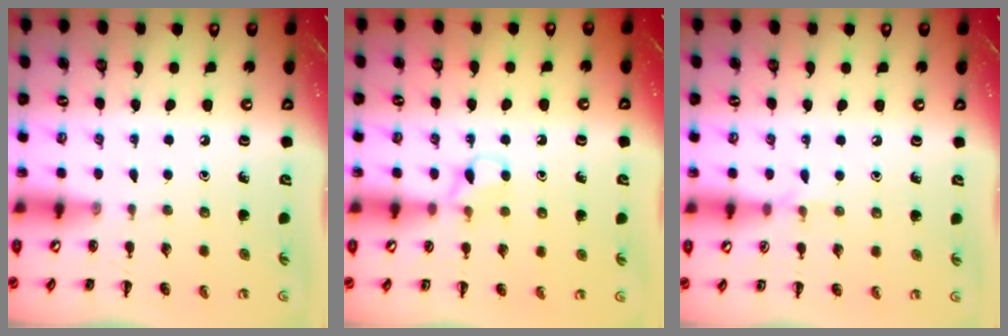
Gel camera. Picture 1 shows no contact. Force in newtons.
{"total": 4.8, "press": 4.6, "slide": 1.6}
{"total": 4.1, "press": 3.9, "slide": 1.5}